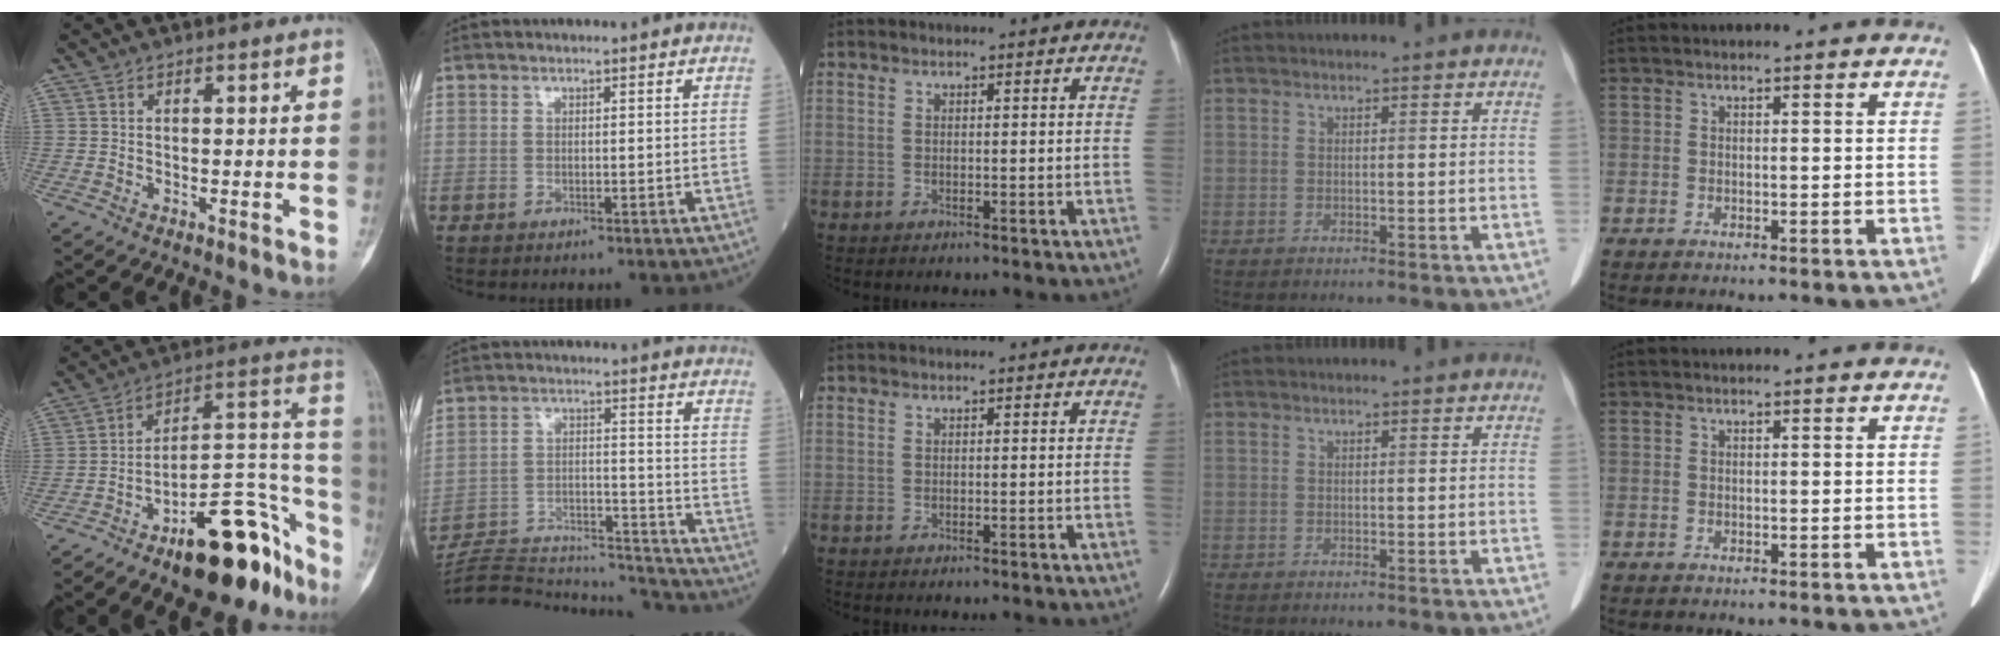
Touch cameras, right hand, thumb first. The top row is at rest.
{"thumb": {"total": 23.1, "force": [-14.6, 8.9, 15.5], "torque": [-0.133, 0.120, -0.218]}, "index": {"total": 19.2, "force": [-18.8, 1.8, 3.2], "torque": [-0.072, 0.023, -0.283]}}